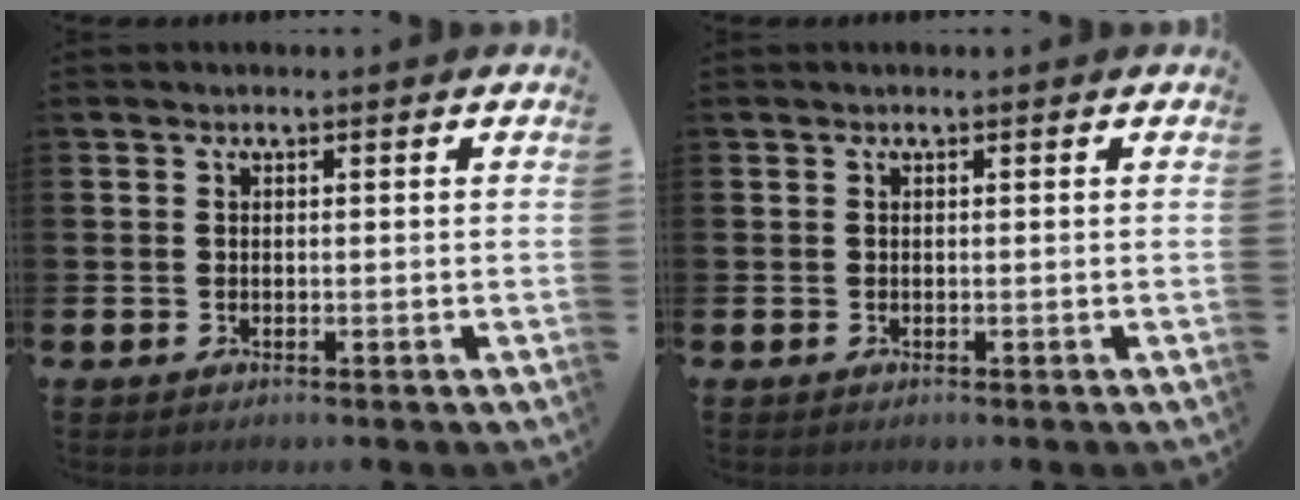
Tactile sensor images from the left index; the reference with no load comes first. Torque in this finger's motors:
{"motor_torque": [0.00, -0.02, 0.00, 0.02]}